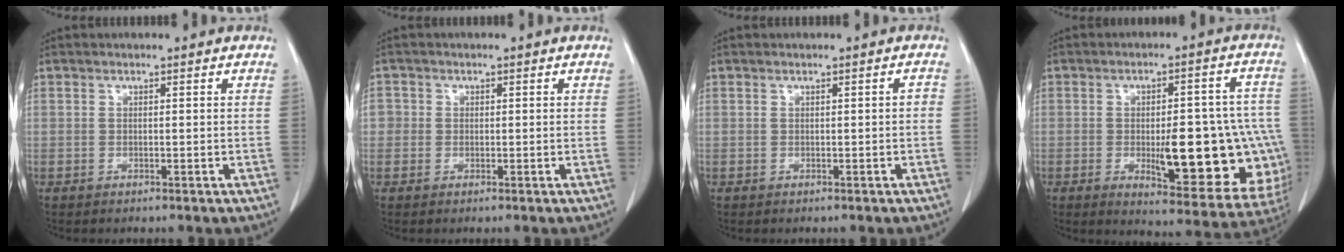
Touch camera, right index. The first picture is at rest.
{"total": 2.2, "force": [0.0, 2.1, 0.4], "torque": [0.004, 0.004, -0.001]}
{"total": 0.7, "force": [-0.2, 0.2, 0.7], "torque": [-0.006, 0.002, 0.000]}
{"total": 20.0, "force": [-3.5, 6.1, 18.8], "torque": [-0.161, 0.018, -0.019]}